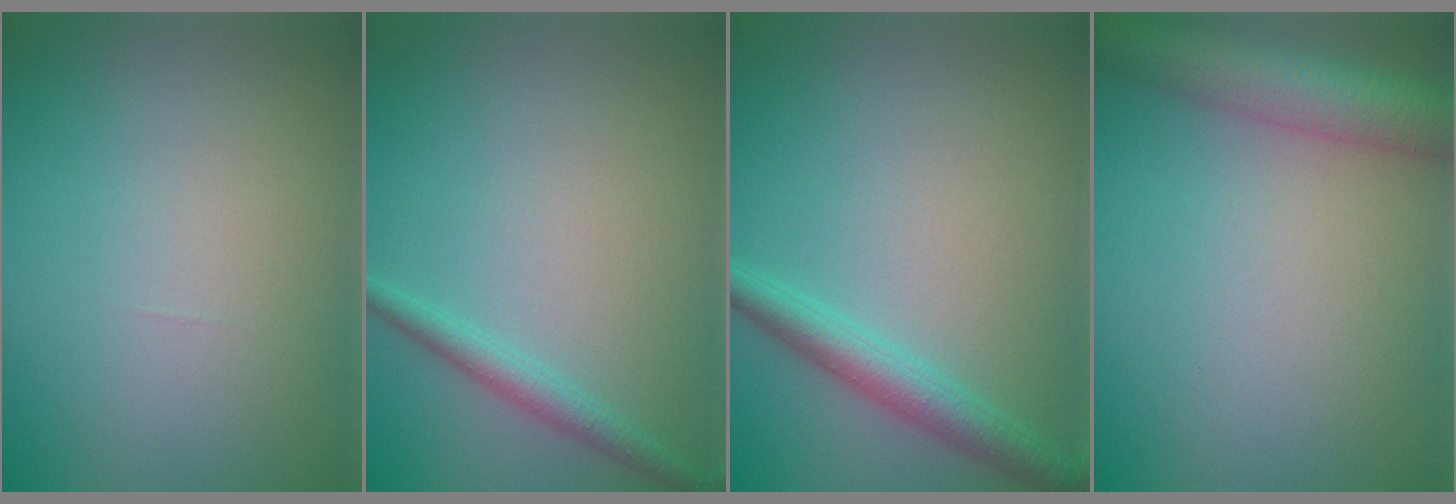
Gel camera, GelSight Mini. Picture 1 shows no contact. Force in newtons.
{"total": 2.0, "press": 2.0, "slide": 0.1}
{"total": 3.3, "press": 3.3, "slide": 0.1}
{"total": 6.5, "press": 6.5, "slide": 0.3}